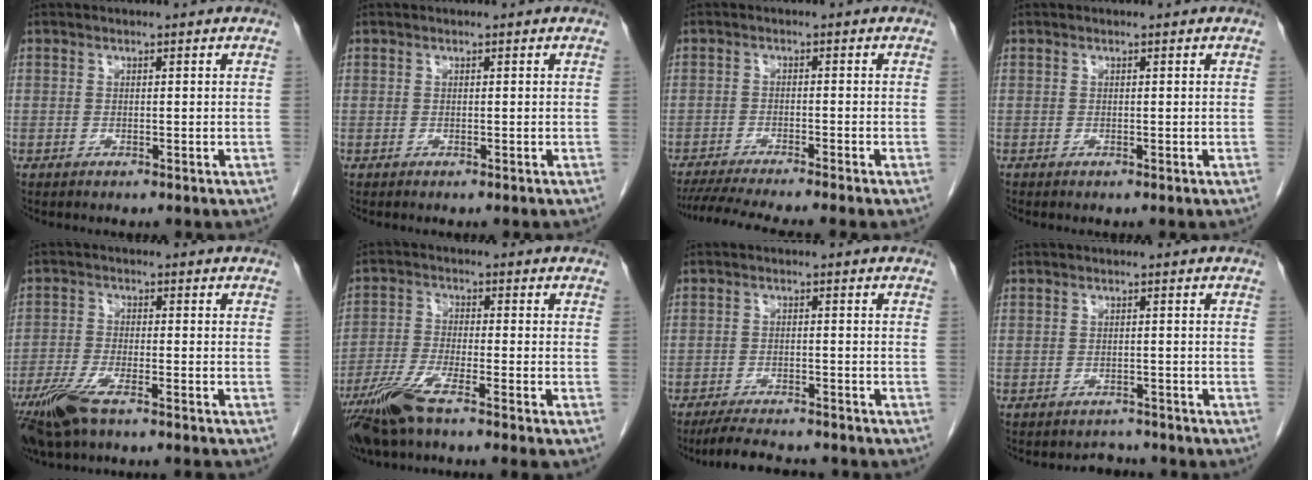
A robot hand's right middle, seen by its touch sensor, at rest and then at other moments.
{"total": 0.8, "force": [-0.7, 0.0, 0.4], "torque": [-0.003, 0.002, -0.007]}
{"total": 10.2, "force": [-8.9, -1.0, 4.9], "torque": [-0.065, -0.022, -0.141]}
{"total": 4.1, "force": [-4.0, -1.0, -0.5], "torque": [0.004, -0.007, -0.076]}
{"total": 8.3, "force": [-6.1, 1.5, 5.4], "torque": [-0.110, -0.017, -0.110]}
{"total": 7.9, "force": [-5.7, -0.1, 5.5], "torque": [-0.115, -0.024, -0.115]}
{"total": 8.3, "force": [-7.6, 1.1, 3.1], "torque": [-0.051, -0.011, -0.118]}
{"total": 2.4, "force": [-2.3, 0.6, -0.6], "torque": [0.004, -0.005, -0.033]}